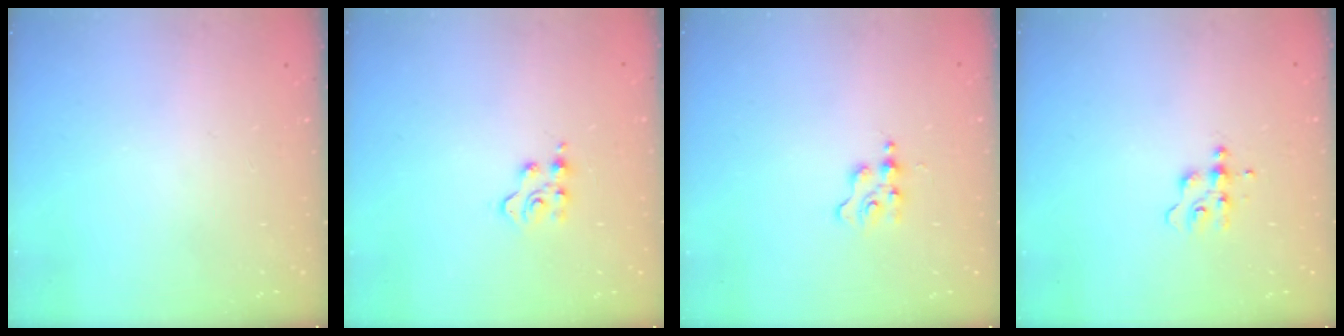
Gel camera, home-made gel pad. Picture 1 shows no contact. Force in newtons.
{"total": 3.8, "press": 3.8, "slide": 0.5}
{"total": 1.7, "press": 1.7, "slide": 0.2}
{"total": 5.3, "press": 5.2, "slide": 0.6}